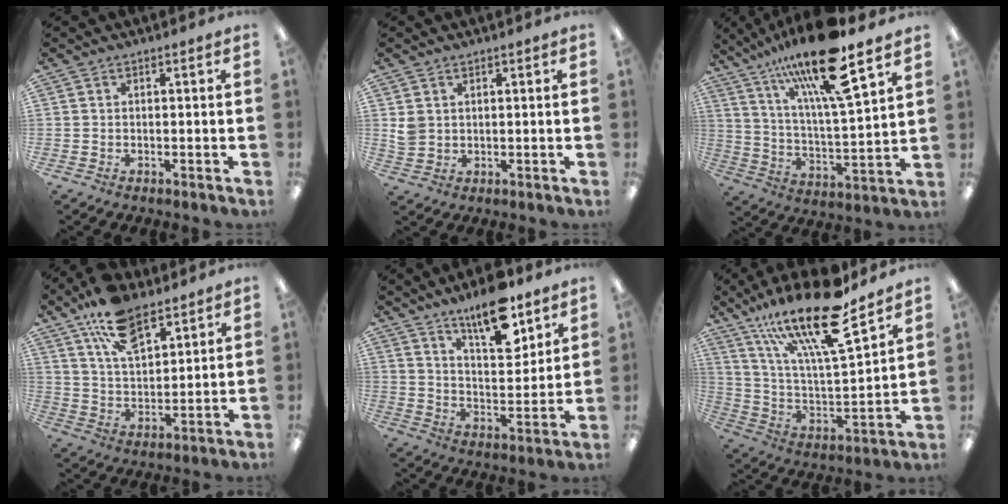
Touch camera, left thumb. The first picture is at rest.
{"total": 3.0, "force": [1.5, 2.4, 1.1], "torque": [-0.017, -0.002, 0.027]}
{"total": 20.1, "force": [14.4, 3.6, 13.5], "torque": [-0.243, -0.080, 0.234]}
{"total": 13.9, "force": [9.3, 6.6, 7.9], "torque": [-0.132, -0.039, 0.168]}
{"total": 14.0, "force": [10.6, 4.4, 8.0], "torque": [-0.126, -0.059, 0.180]}
{"total": 23.4, "force": [16.7, 5.6, 15.5], "torque": [-0.273, -0.102, 0.278]}